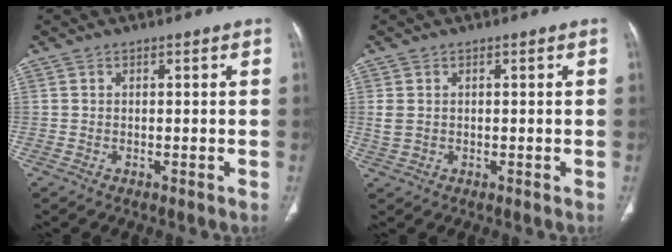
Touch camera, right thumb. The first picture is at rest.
{"total": 2.4, "force": [0.3, 1.8, 1.5], "torque": [-0.040, 0.004, 0.010]}